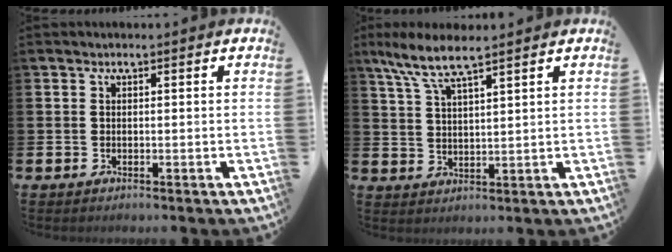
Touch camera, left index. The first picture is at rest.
{"total": 6.7, "force": [5.4, 1.1, 3.9], "torque": [-0.091, -0.010, 0.095]}